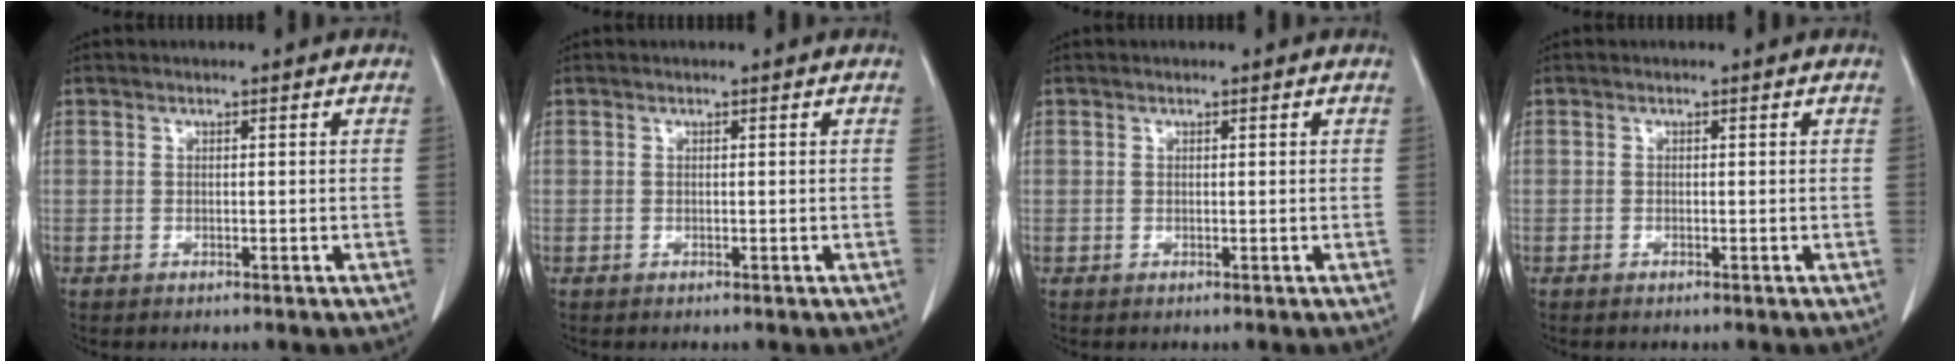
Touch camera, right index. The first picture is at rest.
{"total": 0.0}
{"total": 0.0}
{"total": 0.0}